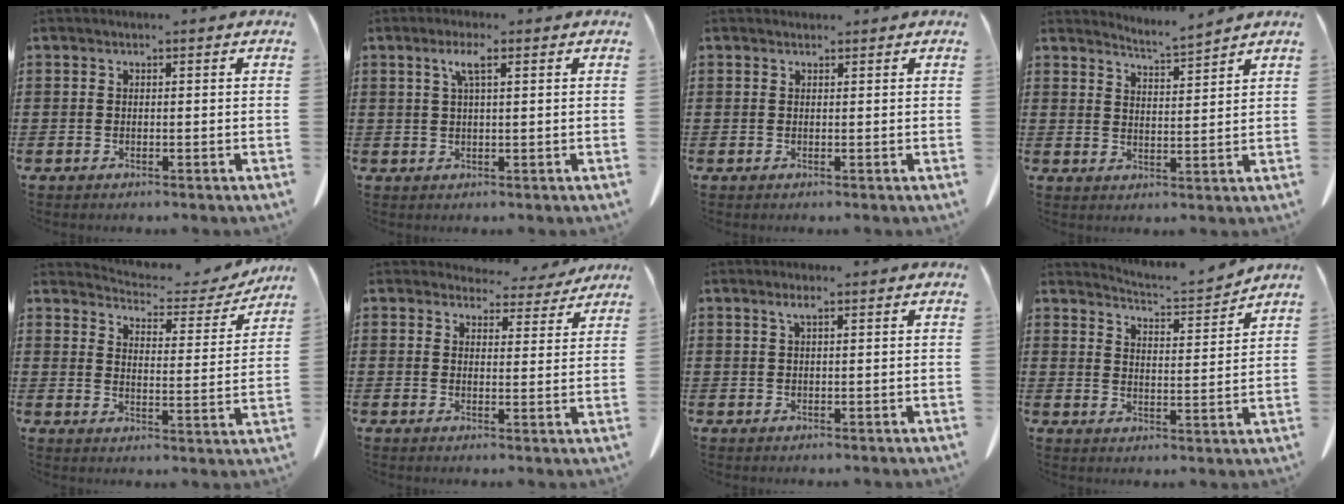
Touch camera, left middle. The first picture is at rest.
{"total": 3.3, "force": [1.3, 0.6, 2.9], "torque": [-0.061, 0.007, 0.021]}
{"total": 0.5, "force": [0.5, 0.2, 0.1], "torque": [-0.003, -0.001, 0.010]}
{"total": 3.9, "force": [3.8, -0.8, 0.4], "torque": [-0.020, -0.025, 0.065]}
{"total": 5.2, "force": [5.1, 0.6, 0.8], "torque": [-0.035, -0.037, 0.087]}
{"total": 4.7, "force": [4.4, 1.2, 0.8], "torque": [-0.015, -0.018, 0.080]}
{"total": 1.5, "force": [0.8, 0.3, 1.3], "torque": [-0.028, 0.003, 0.013]}
{"total": 4.8, "force": [4.7, -0.3, 0.7], "torque": [-0.027, -0.038, 0.078]}